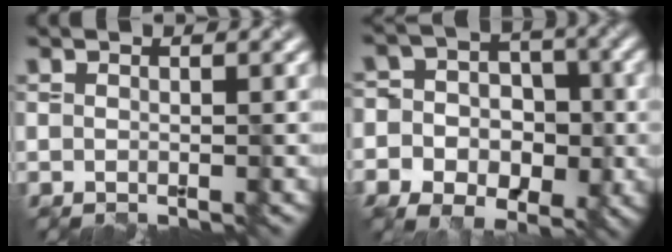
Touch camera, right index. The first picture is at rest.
{"total": 8.5, "force": [-3.5, 7.1, 3.2], "torque": [-0.034, 0.009, -0.069]}